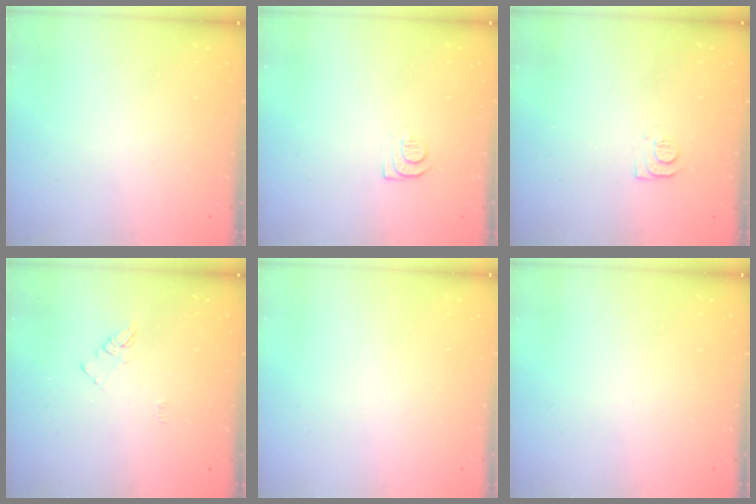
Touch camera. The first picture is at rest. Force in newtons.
{"total": 6.7, "press": 6.6, "slide": 0.7}
{"total": 8.2, "press": 8.2, "slide": 0.9}
{"total": 3.8, "press": 3.8, "slide": 0.4}
{"total": 1.6, "press": 1.6, "slide": 0.1}
{"total": 0.0}